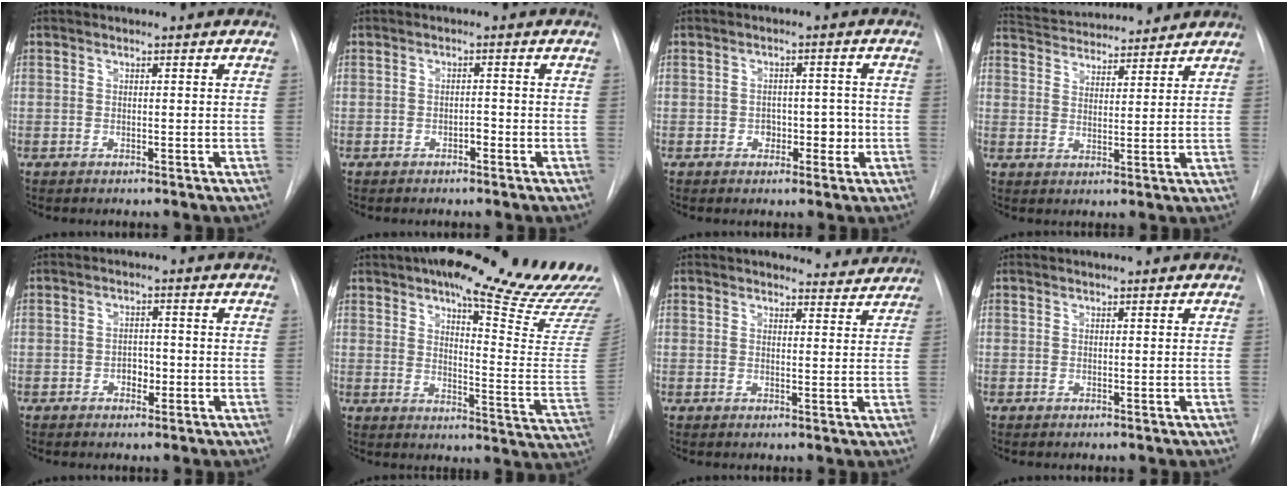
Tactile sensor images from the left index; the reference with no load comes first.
{"total": 1.1, "force": [-0.7, 0.5, 0.7], "torque": [-0.011, 0.003, -0.012]}
{"total": 3.6, "force": [-1.0, 2.5, 2.4], "torque": [-0.021, 0.010, -0.011]}
{"total": 14.2, "force": [13.4, 2.5, 3.8], "torque": [-0.064, 0.029, 0.203]}
{"total": 2.2, "force": [-0.8, 1.5, 1.4], "torque": [-0.017, 0.007, -0.010]}
{"total": 25.7, "force": [20.3, 3.8, 15.3], "torque": [-0.196, -0.051, 0.245]}
{"total": 5.8, "force": [5.6, 1.4, 0.4], "torque": [0.008, -0.008, 0.052]}
{"total": 1.7, "force": [1.6, 0.1, 0.5], "torque": [-0.007, 0.015, 0.022]}